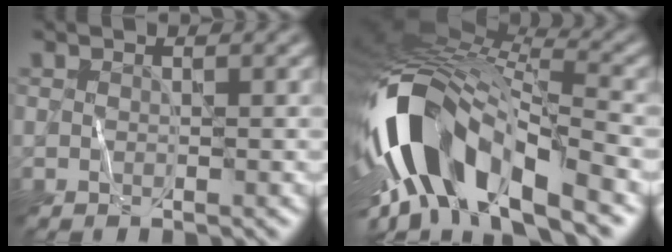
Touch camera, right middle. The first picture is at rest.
{"total": 14.0, "force": [-5.4, 6.2, 11.4], "torque": [-0.221, 0.015, -0.103]}